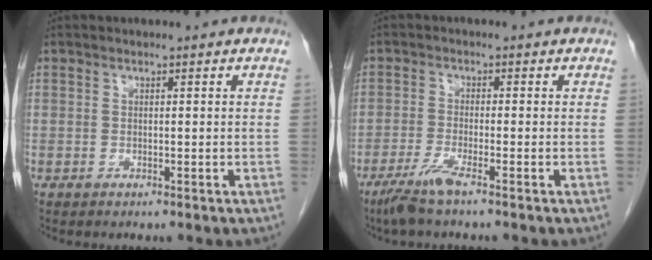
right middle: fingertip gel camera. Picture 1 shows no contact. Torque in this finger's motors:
{"motor_torque": [0.90, -0.46, 0.25, 0.06]}